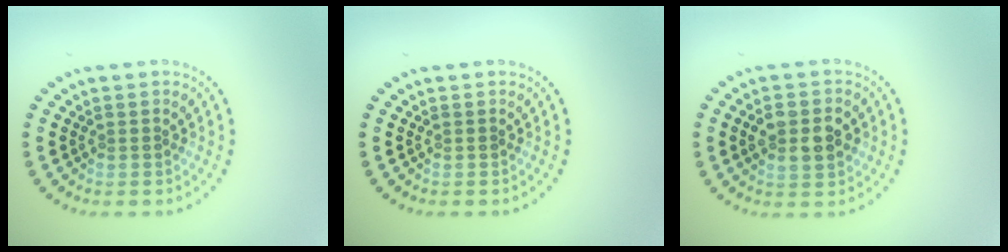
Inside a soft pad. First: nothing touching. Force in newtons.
{"total": 0.0}
{"total": 3.8, "press": 3.8, "slide": 0.1}